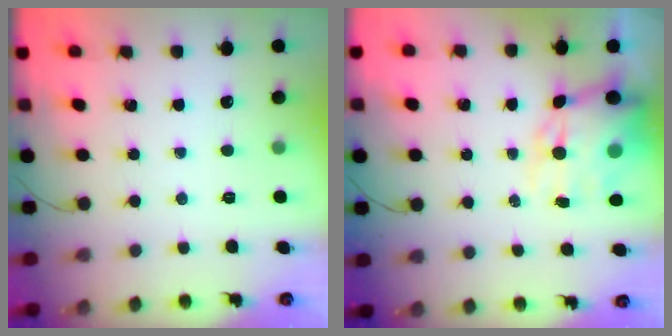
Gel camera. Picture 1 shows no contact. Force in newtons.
{"total": 12.0, "press": 11.6, "slide": 3.0}